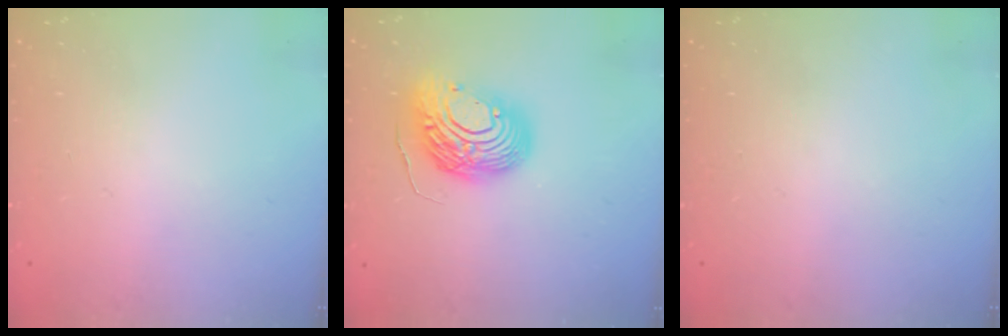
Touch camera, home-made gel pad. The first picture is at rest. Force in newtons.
{"total": 15.7, "press": 15.7, "slide": 1.3}
{"total": 0.0}